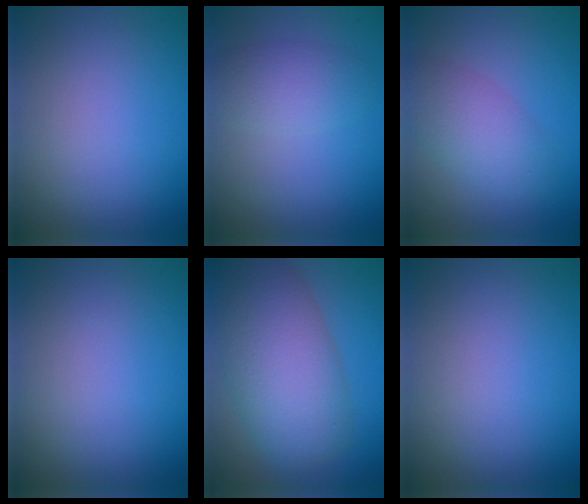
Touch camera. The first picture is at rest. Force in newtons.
{"total": 3.4, "press": 3.4, "slide": 0.3}
{"total": 2.7, "press": 2.7, "slide": 0.2}
{"total": 0.0}
{"total": 9.7, "press": 9.7, "slide": 0.8}
{"total": 0.0}